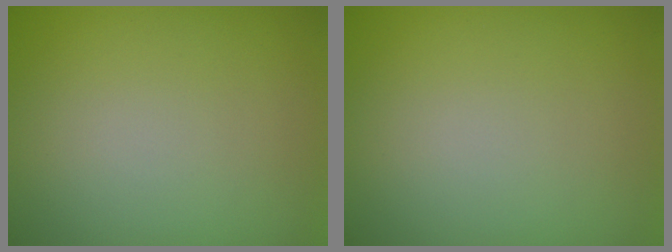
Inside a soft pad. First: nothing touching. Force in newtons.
{"total": 0.0}